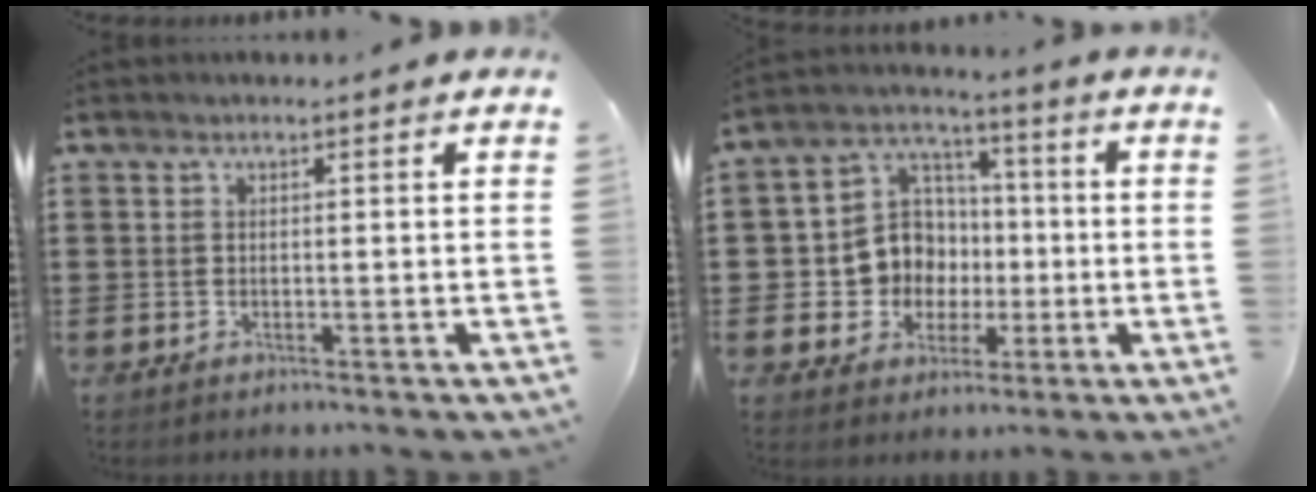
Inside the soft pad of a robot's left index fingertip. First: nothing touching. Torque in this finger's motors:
{"motor_torque": [1.27, 0.87, 0.67, 0.06]}